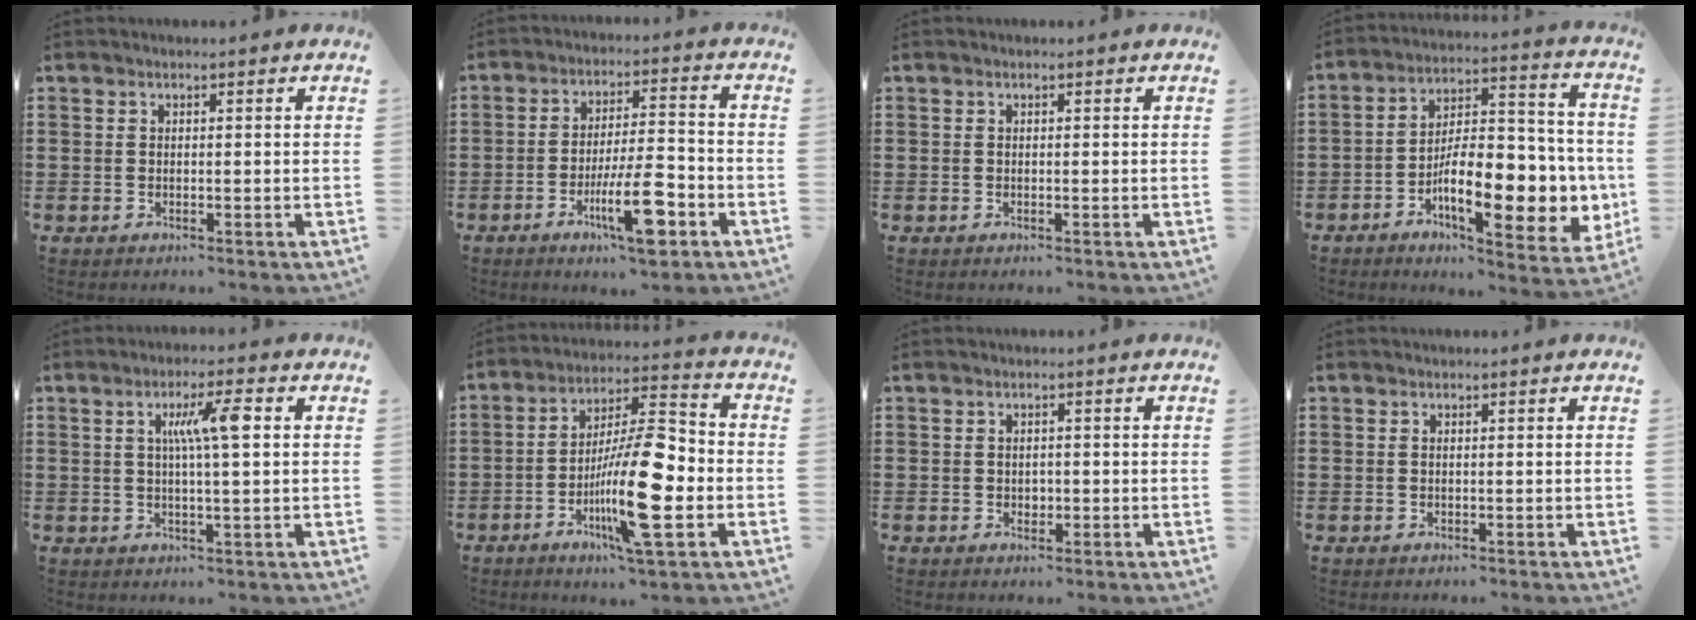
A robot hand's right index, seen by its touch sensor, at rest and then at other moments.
{"total": 11.0, "force": [-4.9, 2.5, 9.6], "torque": [-0.175, 0.001, -0.085]}
{"total": 0.0}
{"total": 14.4, "force": [-4.6, 5.9, 12.4], "torque": [-0.205, -0.010, -0.082]}
{"total": 6.3, "force": [1.4, 0.6, 6.1], "torque": [-0.118, 0.005, 0.017]}
{"total": 16.1, "force": [-4.5, 3.6, 15.0], "torque": [-0.295, -0.007, -0.079]}
{"total": 1.1, "force": [-0.1, 0.8, 0.7], "torque": [-0.015, 0.004, -0.004]}
{"total": 0.0}